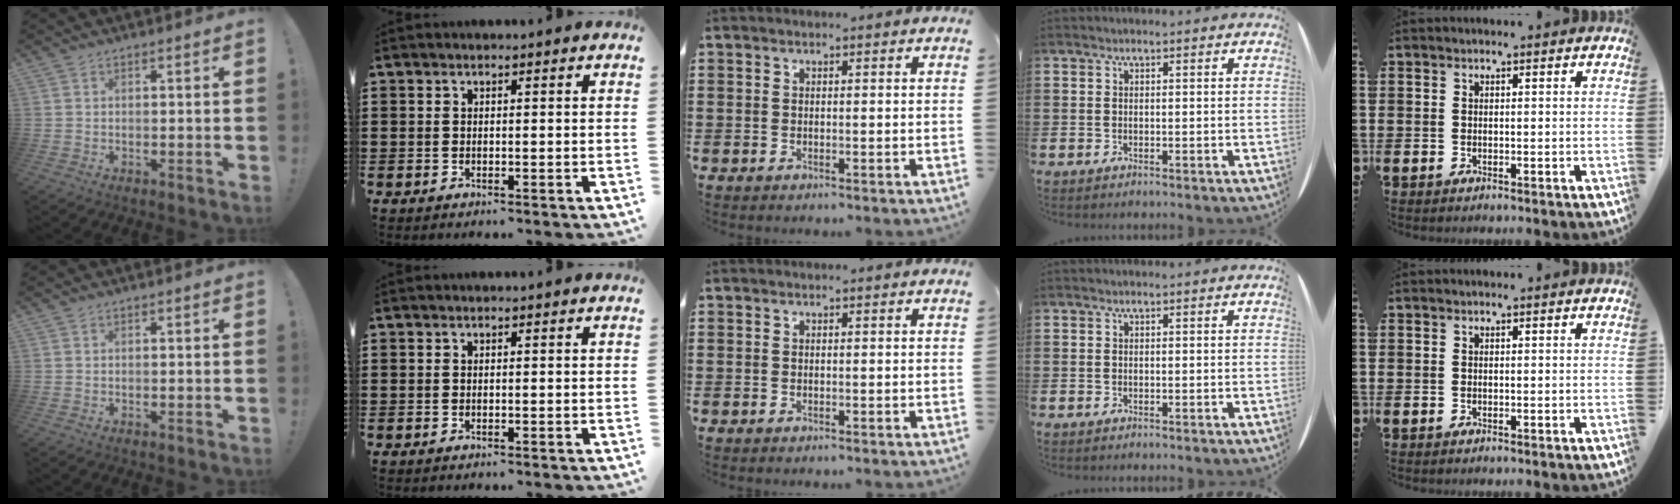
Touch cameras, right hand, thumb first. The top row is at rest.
{}